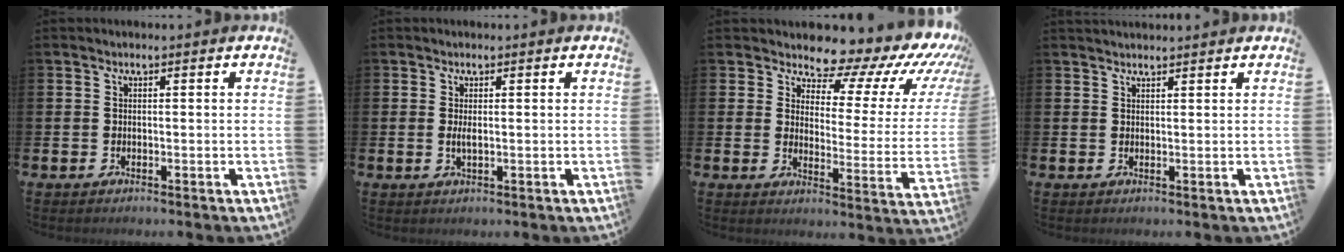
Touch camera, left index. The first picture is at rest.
{"total": 1.1, "force": [0.2, 0.3, 1.1], "torque": [-0.021, 0.001, 0.002]}
{"total": 8.1, "force": [7.1, 3.1, 2.2], "torque": [-0.039, -0.076, 0.109]}
{"total": 1.5, "force": [1.5, 0.2, 0.1], "torque": [0.006, -0.007, 0.026]}